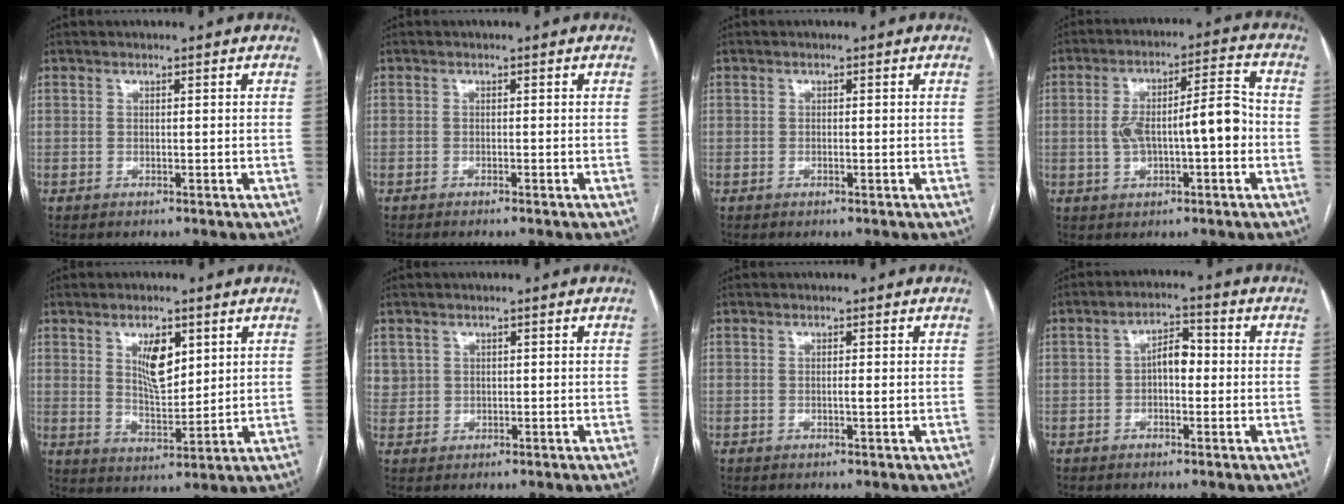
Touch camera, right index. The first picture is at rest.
{"total": 1.1, "force": [-0.9, -0.1, 0.6], "torque": [-0.009, 0.002, -0.011]}
{"total": 0.5, "force": [-0.2, 0.2, 0.4], "torque": [-0.009, -0.001, -0.002]}
{"total": 10.5, "force": [-1.1, 2.9, 10.1], "torque": [-0.175, 0.034, -0.012]}
{"total": 7.0, "force": [2.9, 2.7, 5.7], "torque": [-0.103, -0.001, 0.058]}
{"total": 2.4, "force": [1.0, 2.2, 0.1], "torque": [0.012, 0.008, 0.018]}
{"total": 0.8, "force": [-0.1, -0.1, 0.8], "torque": [-0.012, 0.000, -0.003]}
{"total": 4.3, "force": [-0.3, 2.2, 3.7], "torque": [-0.060, 0.020, -0.008]}